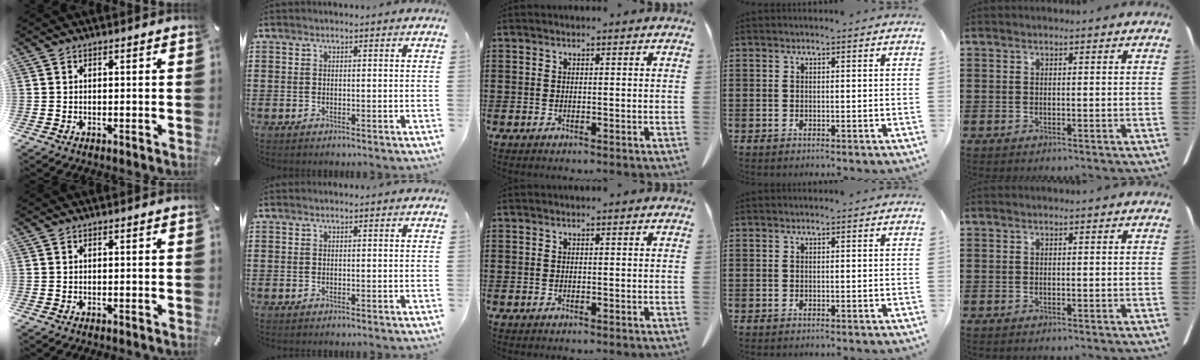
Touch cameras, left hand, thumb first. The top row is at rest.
{}